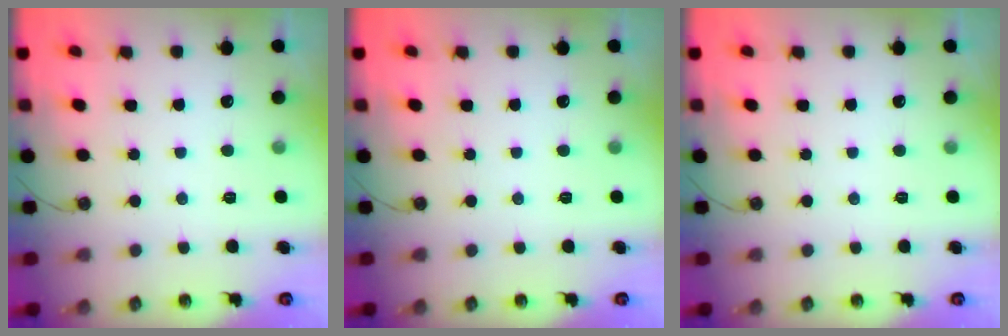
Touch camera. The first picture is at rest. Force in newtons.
{"total": 0.0}
{"total": 0.0}